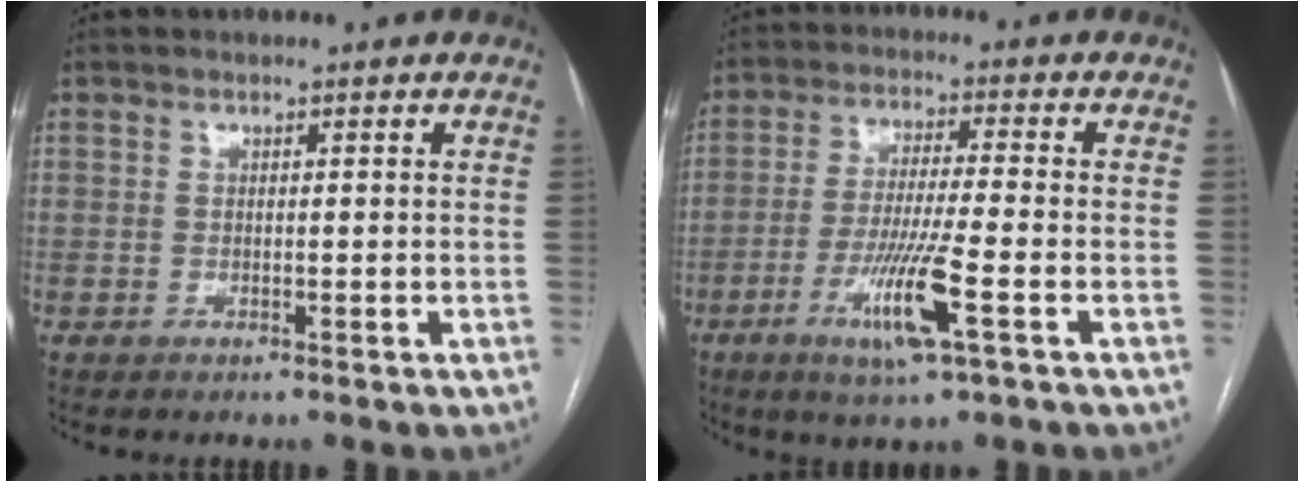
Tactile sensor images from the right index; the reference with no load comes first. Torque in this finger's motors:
{"motor_torque": [1.40, -0.33, 0.75, 0.17]}